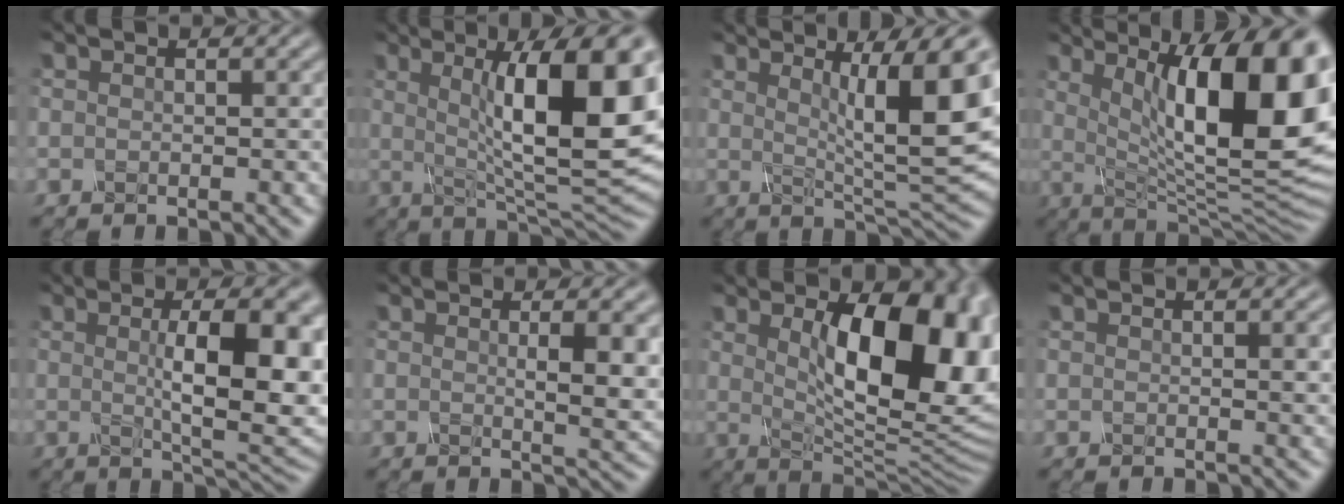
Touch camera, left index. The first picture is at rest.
{"total": 13.7, "force": [2.1, 3.6, 13.0], "torque": [-0.179, 0.003, 0.034]}
{"total": 10.8, "force": [2.3, 2.0, 10.4], "torque": [-0.141, 0.001, 0.039]}
{"total": 17.1, "force": [3.9, 5.4, 15.7], "torque": [-0.190, 0.005, 0.069]}
{"total": 10.1, "force": [0.8, 2.7, 9.6], "torque": [-0.125, -0.002, 0.017]}
{"total": 4.2, "force": [0.7, 0.9, 4.0], "torque": [-0.054, -0.003, 0.013]}
{"total": 14.9, "force": [3.0, 6.5, 13.1], "torque": [-0.155, 0.000, 0.044]}
{"total": 1.3, "force": [0.1, 0.2, 1.3], "torque": [-0.017, 0.001, 0.001]}